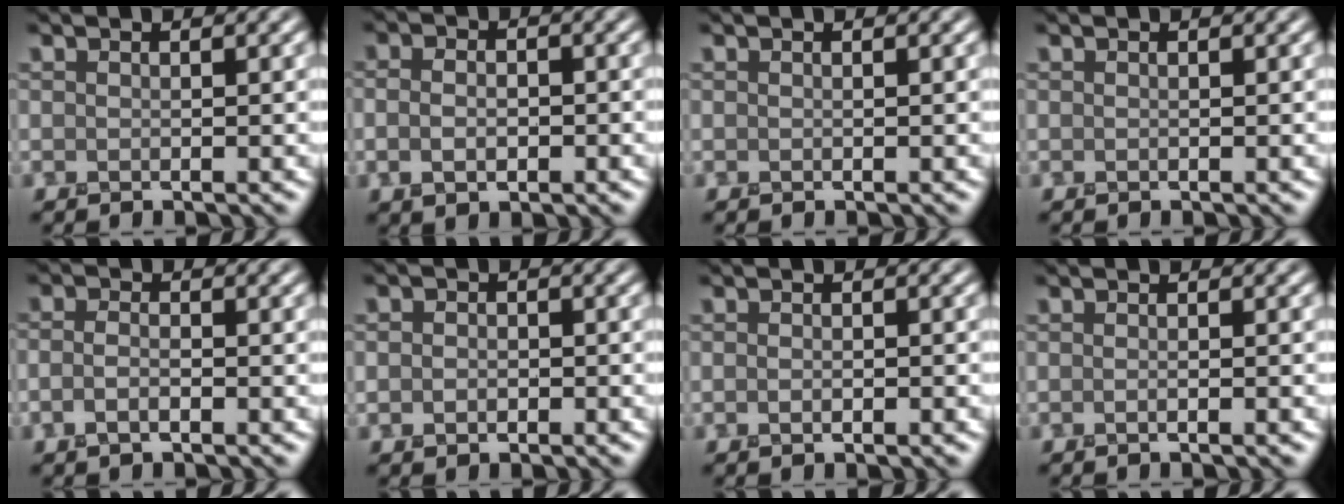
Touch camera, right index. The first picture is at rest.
{"total": 3.0, "force": [-0.4, 2.0, 2.1], "torque": [-0.028, 0.002, -0.009]}
{"total": 0.0}
{"total": 0.0}
{"total": 1.9, "force": [-0.7, 0.9, 1.5], "torque": [-0.032, -0.001, -0.019]}
{"total": 1.7, "force": [-0.3, 1.4, 0.9], "torque": [-0.005, 0.000, -0.012]}
{"total": 1.5, "force": [-0.4, 0.8, 1.3], "torque": [-0.010, 0.002, -0.008]}
{"total": 1.5, "force": [-0.2, 0.6, 1.4], "torque": [0.006, -0.003, -0.013]}